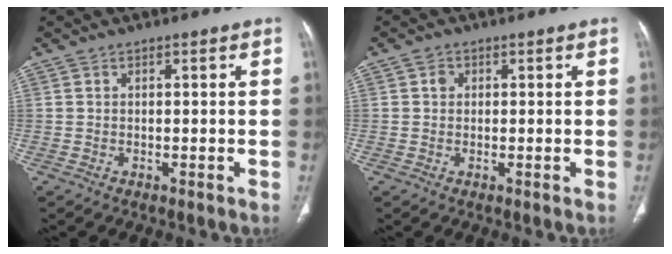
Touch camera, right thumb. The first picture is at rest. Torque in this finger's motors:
{"motor_torque": [0.12, 0.23, 0.19, 0.33, -0.02]}